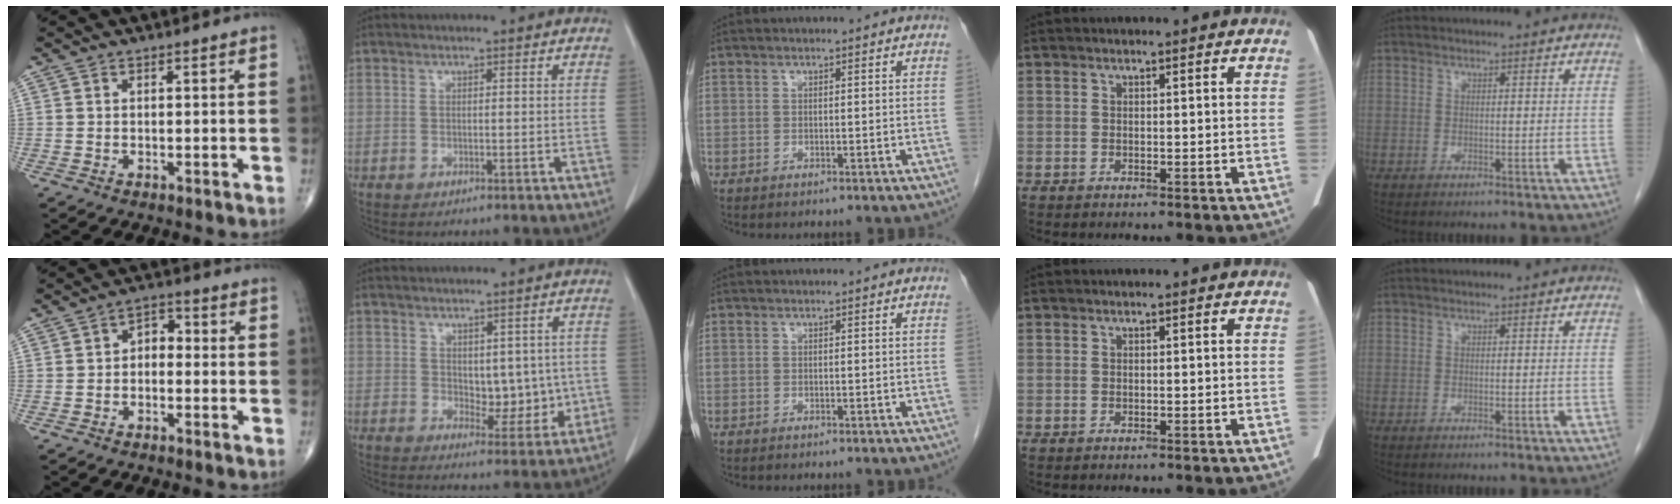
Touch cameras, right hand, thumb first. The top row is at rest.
{"thumb": {"total": 4.0, "force": [-0.6, 2.8, 2.9], "torque": [-0.028, 0.022, -0.022]}, "index": {"total": 6.5, "force": [0.7, 3.8, 5.2], "torque": [-0.058, -0.004, 0.023]}}